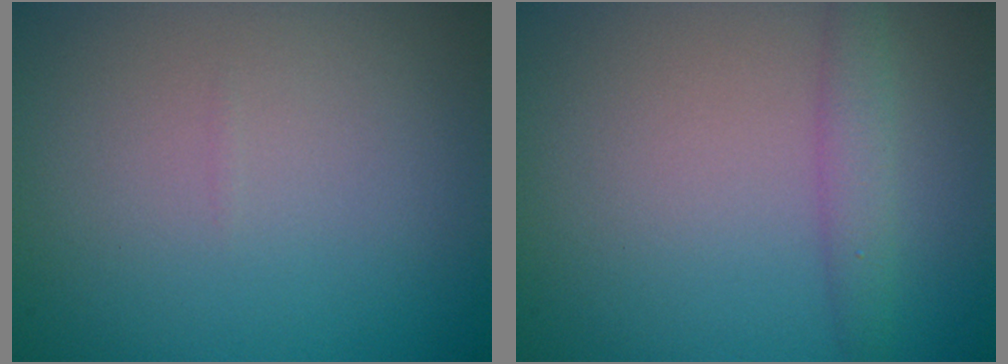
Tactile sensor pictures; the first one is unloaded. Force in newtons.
{"total": 2.0, "press": 2.0, "slide": 0.0}